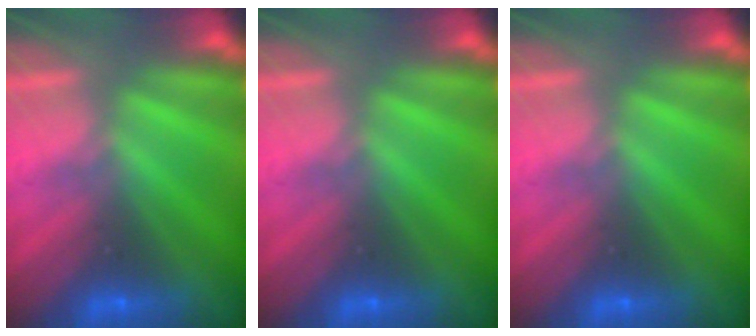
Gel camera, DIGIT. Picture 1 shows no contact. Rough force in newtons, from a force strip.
{"total": 0.0}
{"total": 0.0}